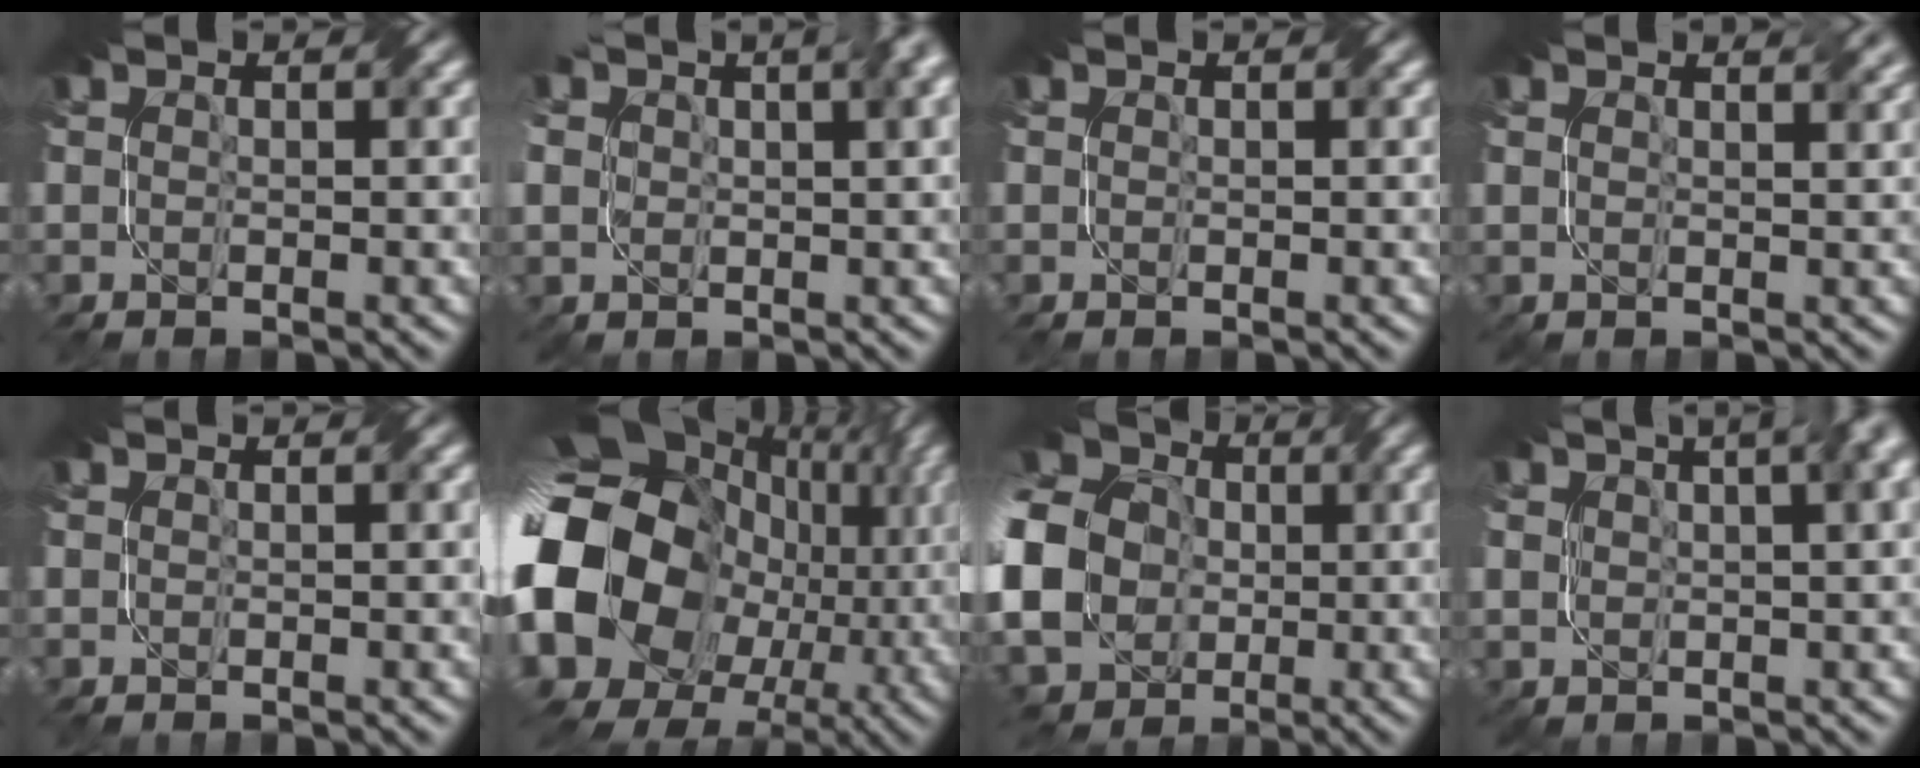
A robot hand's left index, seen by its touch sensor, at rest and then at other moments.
{"total": 7.5, "force": [2.6, 4.5, 5.4], "torque": [-0.093, 0.020, 0.038]}
{"total": 0.0}
{"total": 2.1, "force": [2.0, 0.5, 0.4], "torque": [-0.002, 0.000, 0.029]}
{"total": 0.0}
{"total": 22.3, "force": [-1.1, 18.8, 11.9], "torque": [-0.257, -0.023, -0.060]}
{"total": 17.8, "force": [-1.4, 15.7, 8.3], "torque": [-0.215, 0.001, -0.076]}
{"total": 9.6, "force": [4.1, 5.4, 6.8], "torque": [-0.091, 0.034, 0.053]}